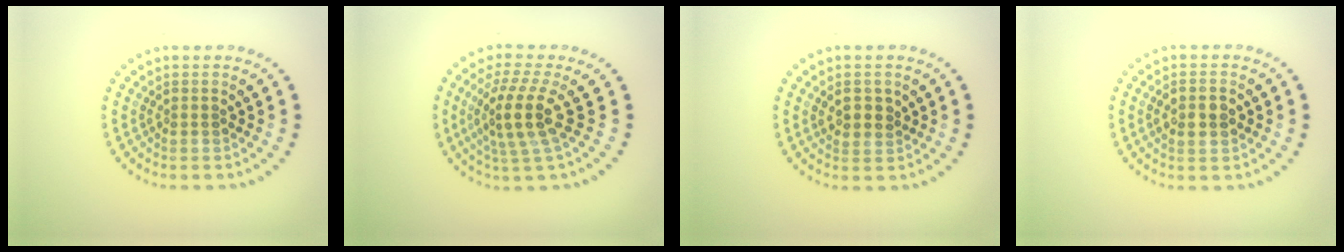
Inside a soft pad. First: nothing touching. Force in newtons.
{"total": 4.2, "press": 3.5, "slide": 2.4}
{"total": 1.7, "press": 1.5, "slide": 0.6}
{"total": 2.1, "press": 2.1, "slide": 0.3}